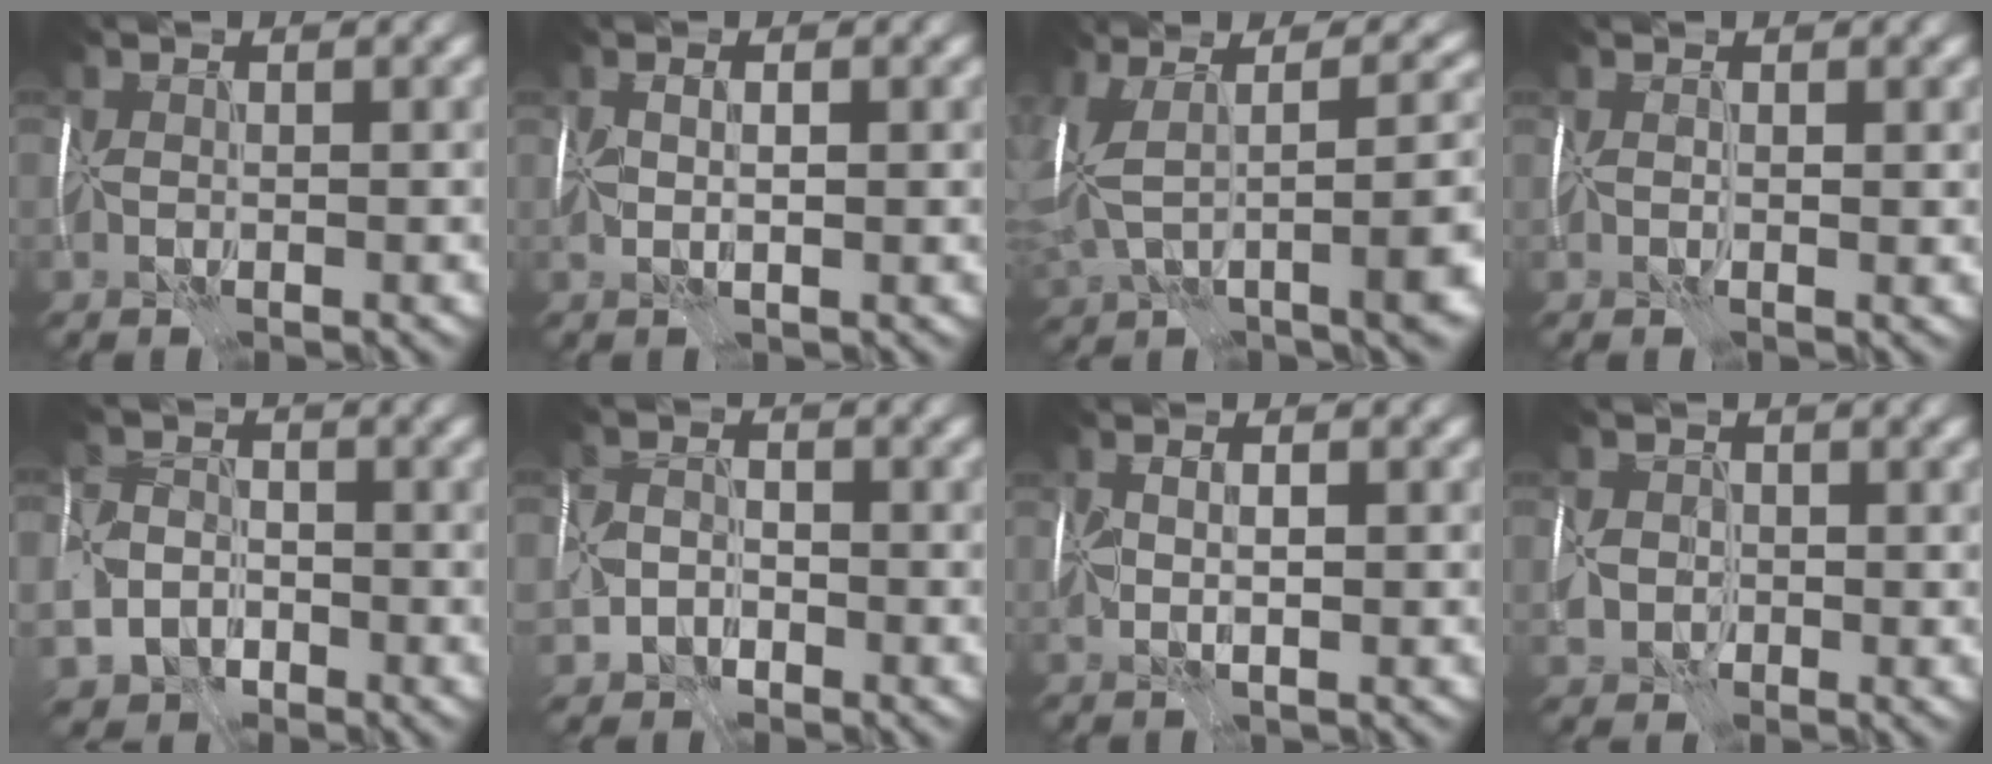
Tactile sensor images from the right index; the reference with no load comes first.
{"total": 1.2, "force": [0.0, 0.3, 1.2], "torque": [-0.031, -0.003, 0.002]}
{"total": 11.5, "force": [0.1, 4.5, 10.6], "torque": [-0.213, 0.004, 0.026]}
{"total": 1.1, "force": [0.4, 0.3, 0.9], "torque": [-0.017, -0.002, 0.010]}
{"total": 4.9, "force": [-2.6, 3.6, 2.1], "torque": [-0.057, -0.008, -0.064]}
{"total": 3.0, "force": [-1.9, 2.1, 1.1], "torque": [-0.031, -0.005, -0.041]}
{"total": 1.6, "force": [0.0, 0.4, 1.6], "torque": [-0.036, -0.004, 0.003]}
{"total": 3.2, "force": [-0.6, 2.7, 1.5], "torque": [-0.033, -0.005, -0.009]}